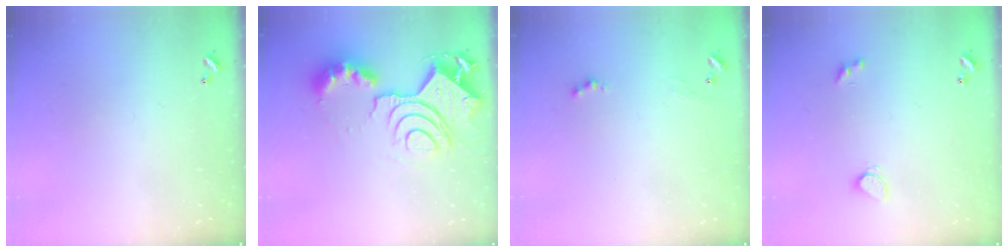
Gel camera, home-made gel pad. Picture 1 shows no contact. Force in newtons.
{"total": 16.2, "press": 16.1, "slide": 1.9}
{"total": 1.0, "press": 0.9, "slide": 0.2}
{"total": 2.0, "press": 2.0, "slide": 0.4}